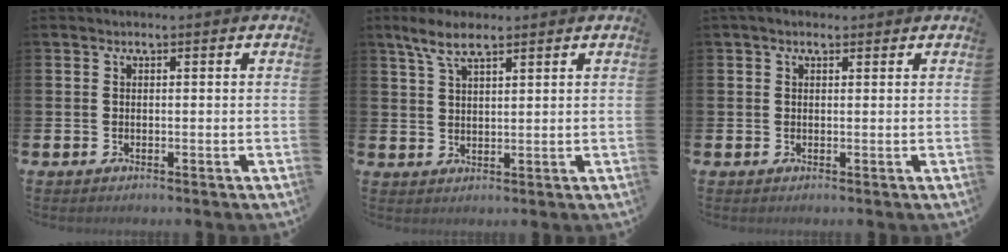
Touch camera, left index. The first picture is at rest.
{"total": 5.6, "force": [4.3, 1.6, 3.2], "torque": [-0.064, -0.007, 0.074]}
{"total": 1.7, "force": [1.2, 1.0, 0.8], "torque": [-0.011, 0.008, 0.019]}